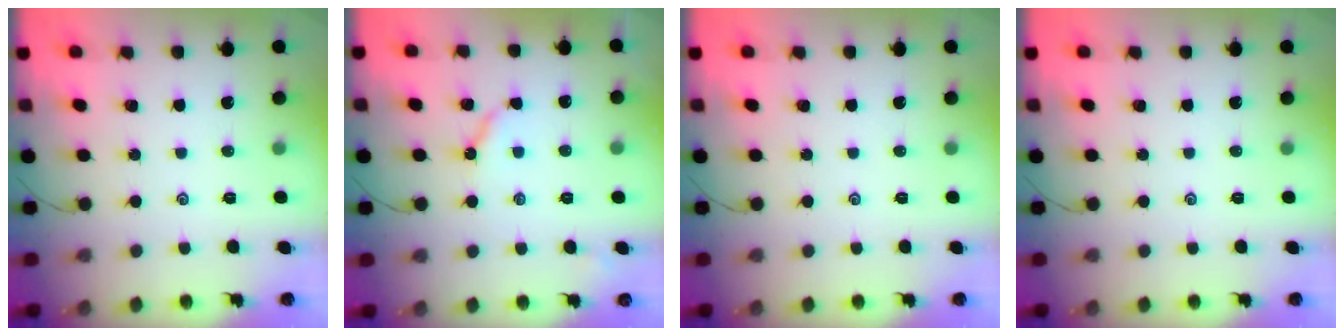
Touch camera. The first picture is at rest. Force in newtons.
{"total": 4.6, "press": 4.6, "slide": 0.4}
{"total": 0.0}
{"total": 0.0}